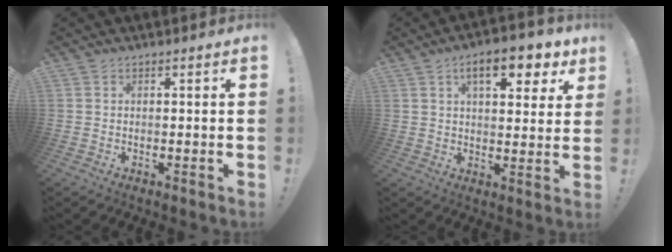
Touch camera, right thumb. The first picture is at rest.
{"total": 12.7, "force": [6.4, 4.9, 9.8], "torque": [-0.132, -0.022, 0.101]}